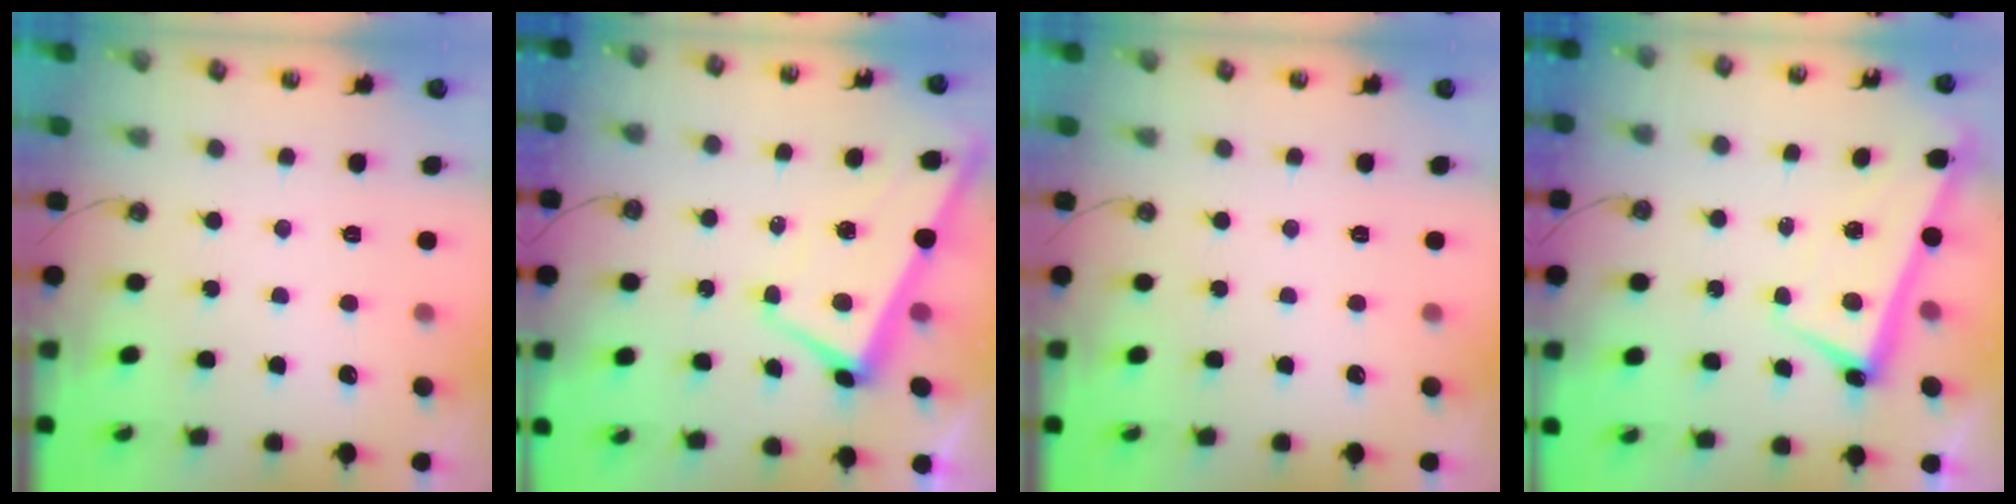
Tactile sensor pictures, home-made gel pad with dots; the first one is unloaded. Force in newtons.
{"total": 1.1, "press": 0.6, "slide": 0.9}
{"total": 0.0}
{"total": 2.6, "press": 2.5, "slide": 0.8}